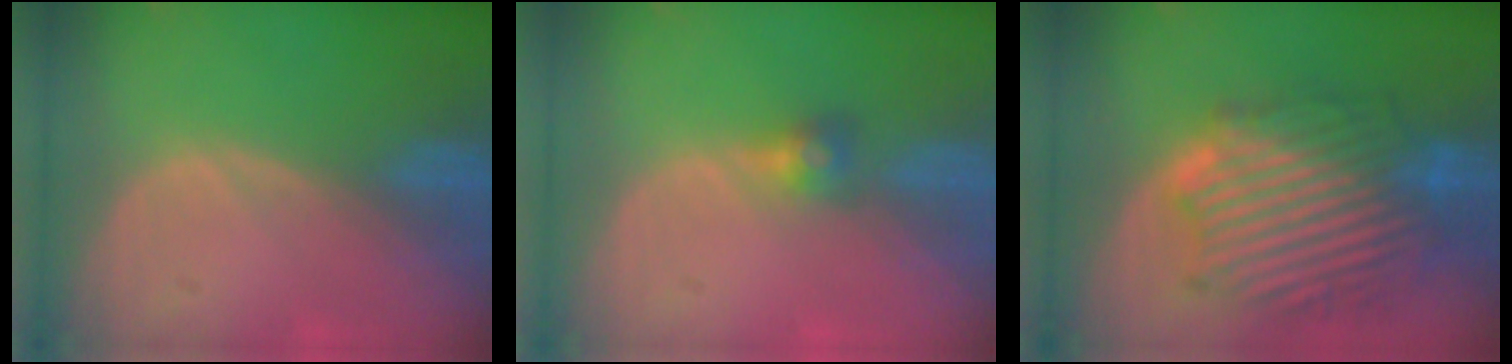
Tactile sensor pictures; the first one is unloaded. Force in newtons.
{"total": 2.7, "press": 2.5, "slide": 0.9}
{"total": 13.3, "press": 13.3, "slide": 1.1}